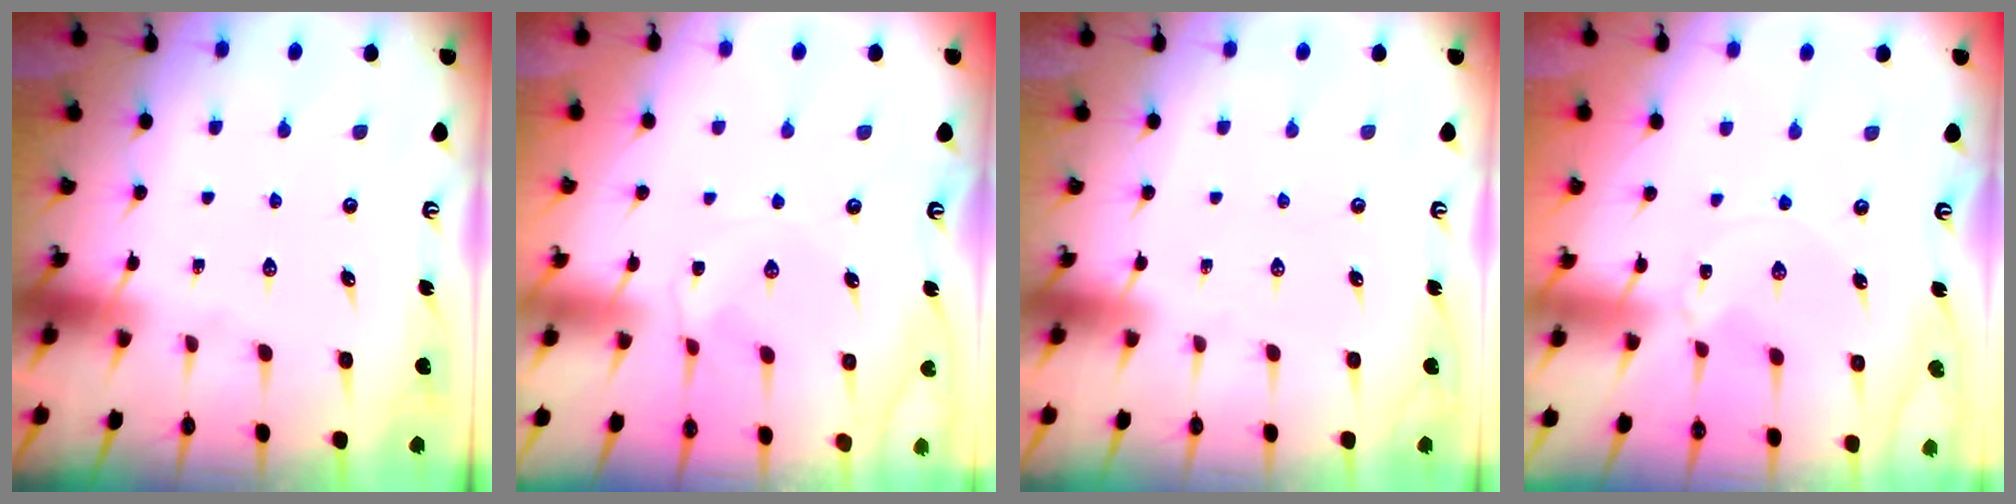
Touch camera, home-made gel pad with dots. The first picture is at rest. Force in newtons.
{"total": 2.8, "press": 2.8, "slide": 0.4}
{"total": 0.0}
{"total": 0.0}